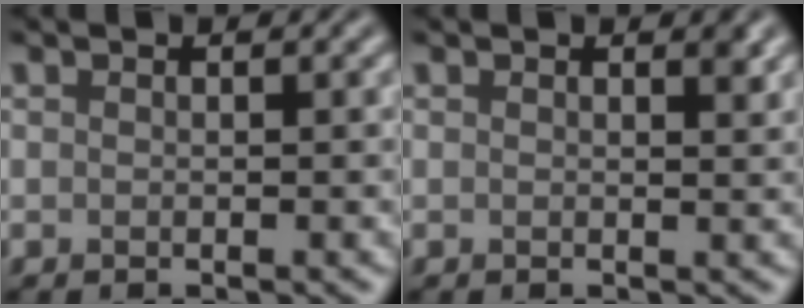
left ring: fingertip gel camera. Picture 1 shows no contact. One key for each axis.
{"total": 0.7, "fx": 0.5, "fy": 0.1, "fz": 0.5, "tx": -0.005, "ty": -0.003, "tz": 0.009}